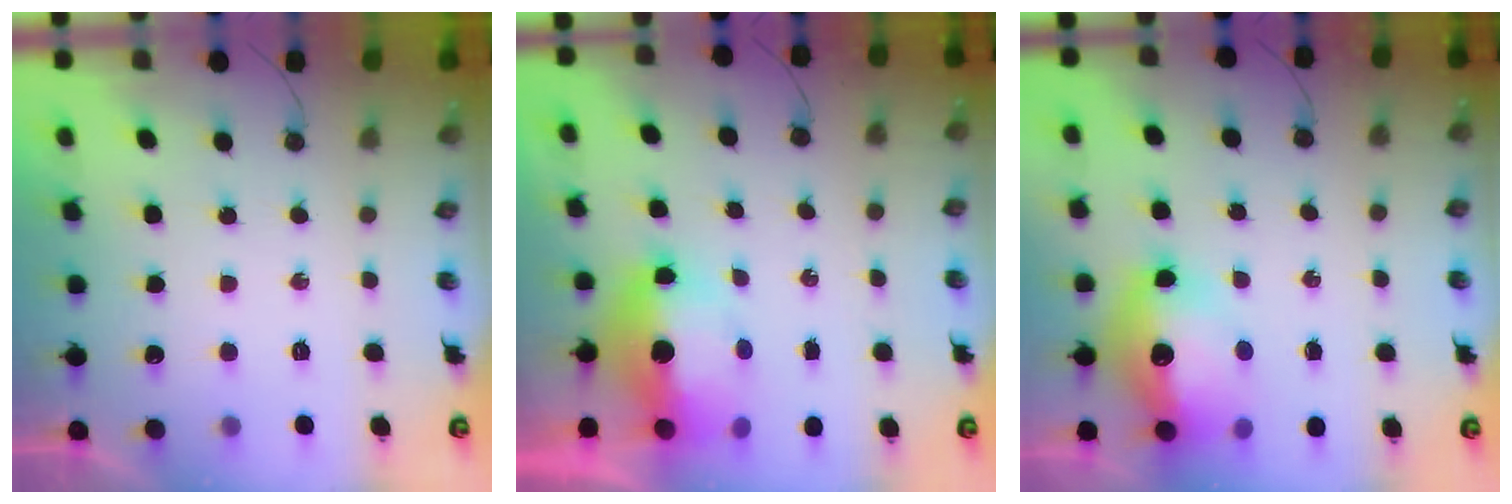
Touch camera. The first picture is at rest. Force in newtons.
{"total": 9.1, "press": 9.0, "slide": 1.3}
{"total": 14.8, "press": 14.7, "slide": 1.6}